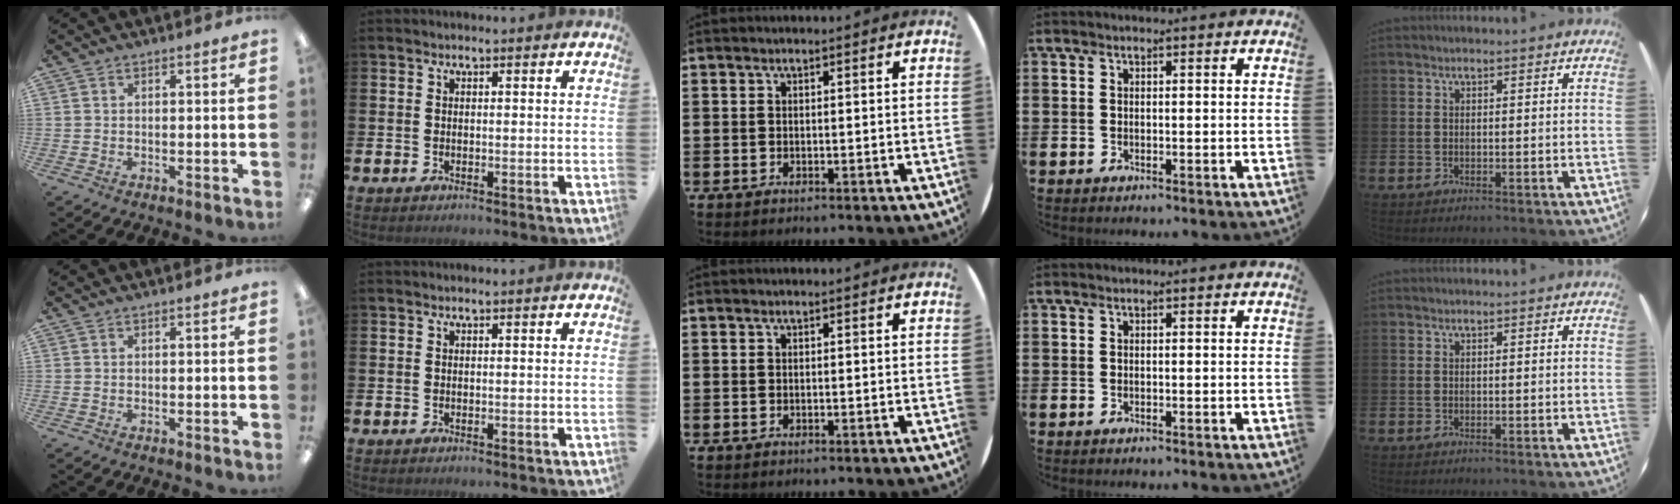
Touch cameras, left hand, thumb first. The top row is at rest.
{}